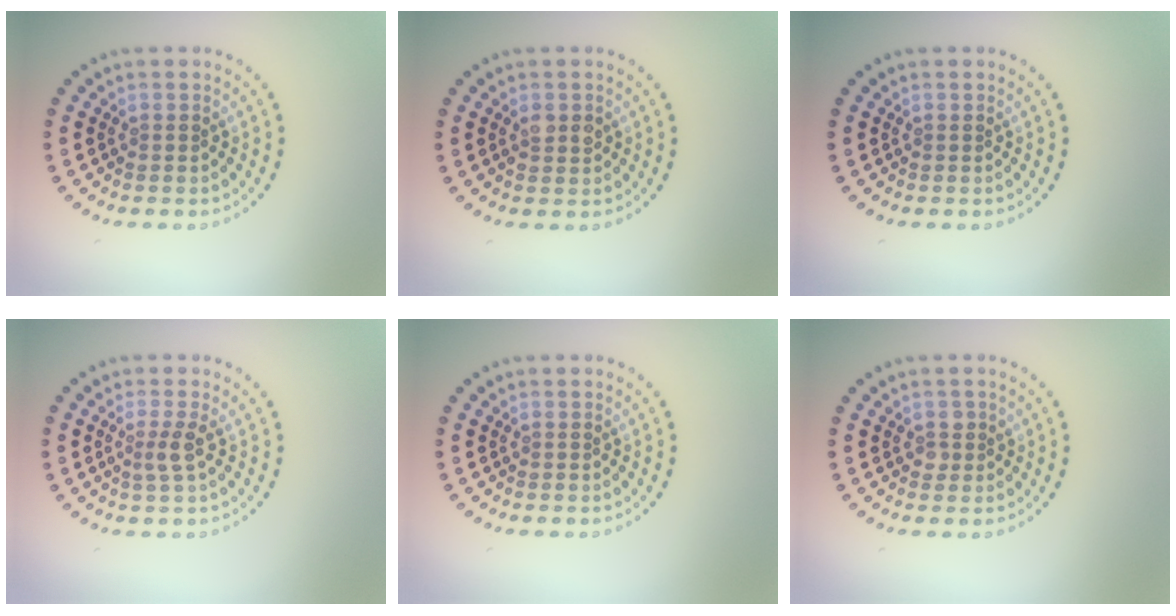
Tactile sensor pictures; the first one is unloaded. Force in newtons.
{"total": 1.7, "press": 1.7, "slide": 0.1}
{"total": 0.0}
{"total": 1.7, "press": 1.3, "slide": 1.1}
{"total": 0.0}
{"total": 1.1, "press": 1.0, "slide": 0.4}